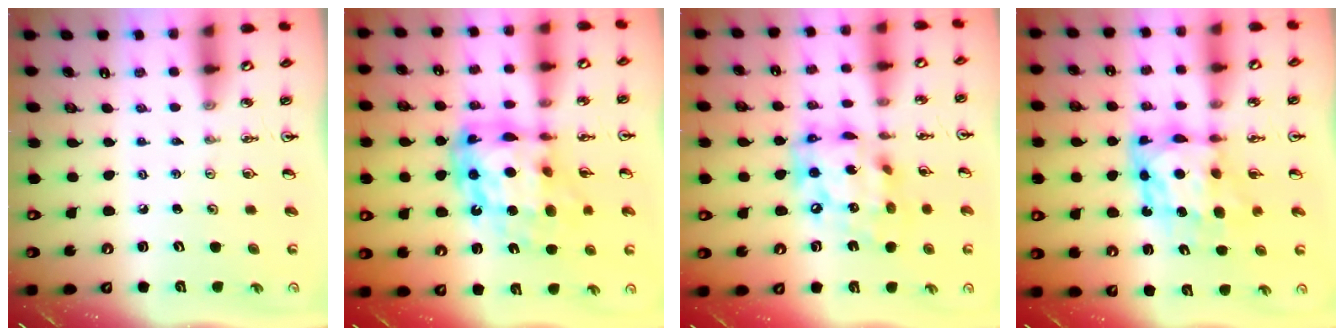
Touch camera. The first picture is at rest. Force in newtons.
{"total": 17.8, "press": 17.7, "slide": 1.7}
{"total": 18.0, "press": 17.9, "slide": 1.8}
{"total": 10.1, "press": 10.1, "slide": 0.9}